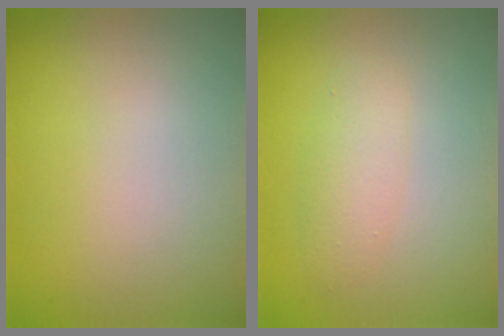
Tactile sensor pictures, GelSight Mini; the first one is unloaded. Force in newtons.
{"total": 2.2, "press": 2.2, "slide": 0.1}